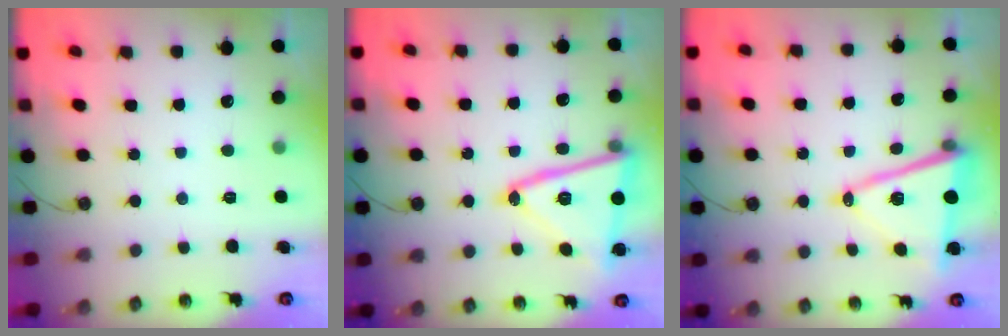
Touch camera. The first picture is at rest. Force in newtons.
{"total": 19.9, "press": 19.8, "slide": 1.5}
{"total": 14.1, "press": 13.9, "slide": 2.5}